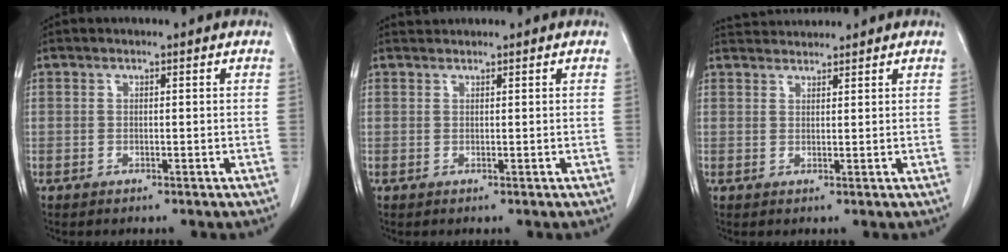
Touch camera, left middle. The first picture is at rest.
{"total": 0.9, "force": [0.8, -0.2, -0.3], "torque": [-0.007, 0.007, 0.019]}
{"total": 3.1, "force": [3.1, -0.1, -0.1], "torque": [-0.008, 0.021, 0.061]}